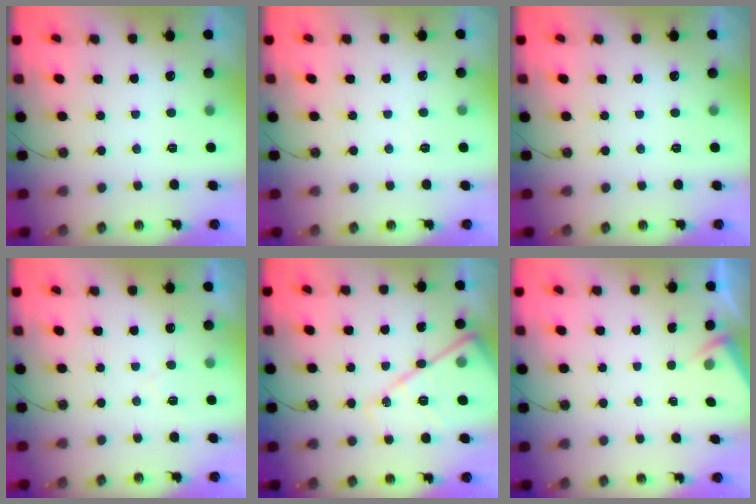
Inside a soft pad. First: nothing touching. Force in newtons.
{"total": 2.6, "press": 2.6, "slide": 0.5}
{"total": 0.0}
{"total": 4.8, "press": 4.7, "slide": 0.9}
{"total": 14.0, "press": 13.9, "slide": 1.4}
{"total": 2.1, "press": 2.1, "slide": 0.3}